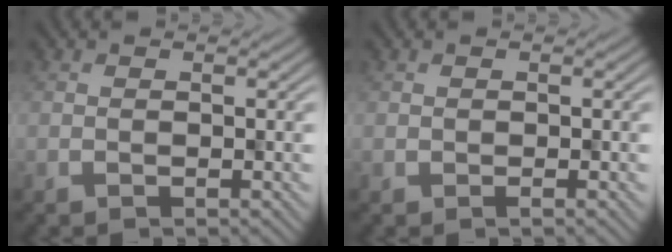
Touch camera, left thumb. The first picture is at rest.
{"total": 0.0}